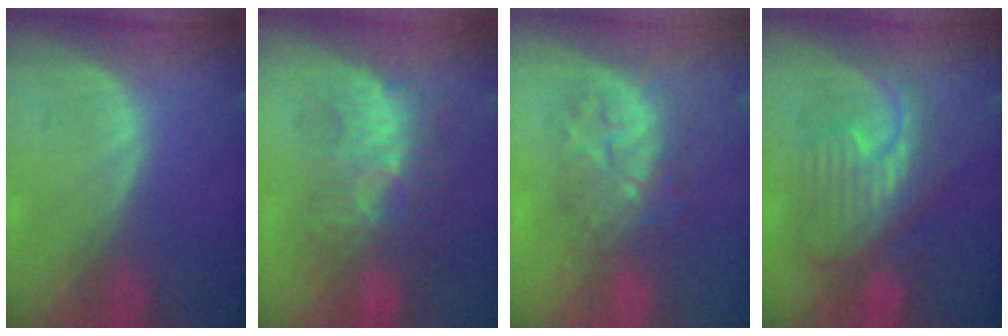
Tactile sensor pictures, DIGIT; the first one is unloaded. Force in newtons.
{"total": 9.1, "press": 8.7, "slide": 2.6}
{"total": 8.0, "press": 7.4, "slide": 3.1}
{"total": 9.2, "press": 9.2, "slide": 0.4}